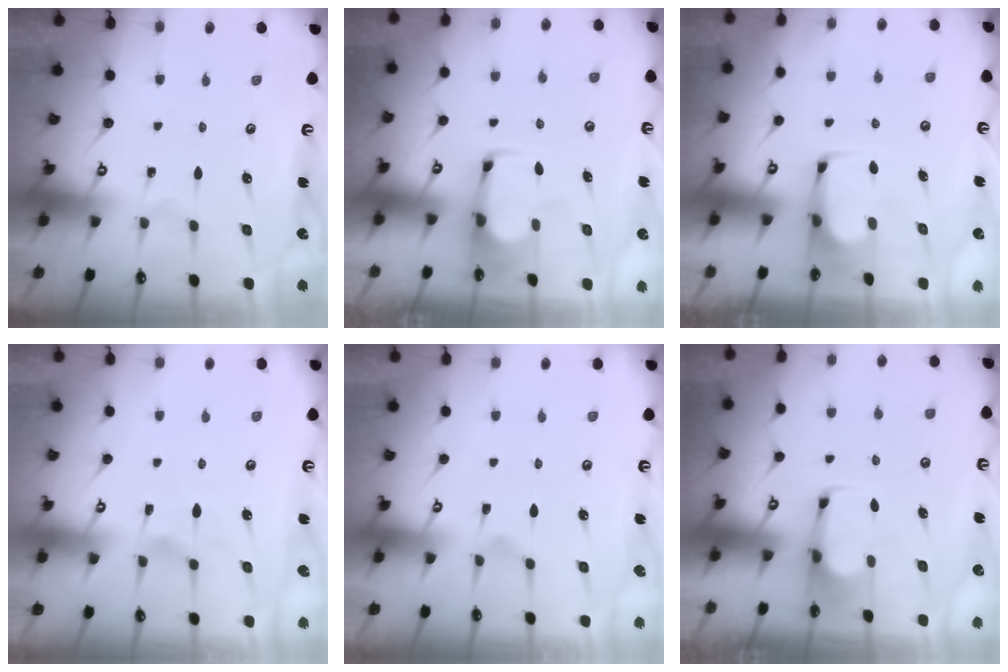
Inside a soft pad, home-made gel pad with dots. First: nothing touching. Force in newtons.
{"total": 1.9, "press": 1.6, "slide": 1.0}
{"total": 1.6, "press": 1.5, "slide": 0.3}
{"total": 2.3, "press": 2.0, "slide": 1.2}
{"total": 1.2, "press": 0.7, "slide": 1.0}
{"total": 2.8, "press": 2.6, "slide": 1.1}